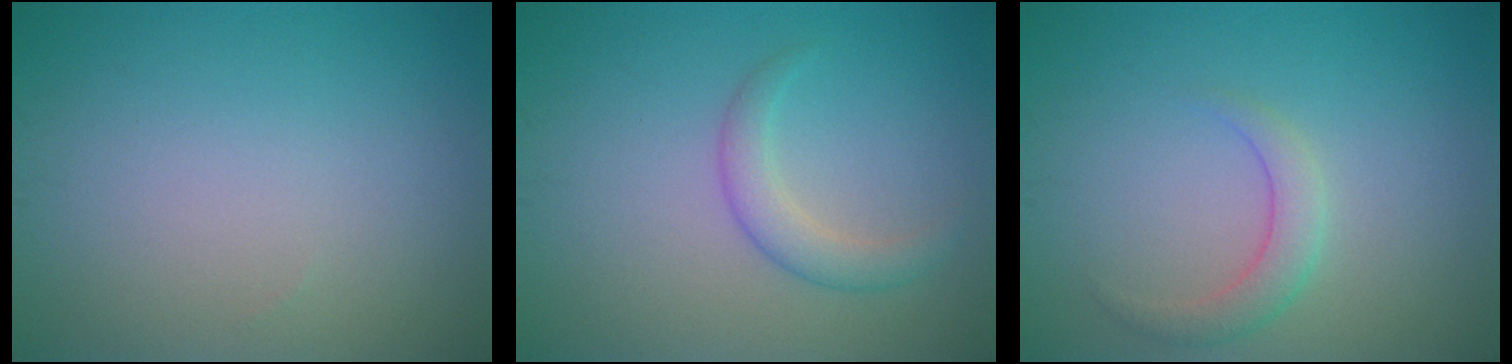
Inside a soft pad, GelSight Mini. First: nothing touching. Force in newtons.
{"total": 2.3, "press": 2.3, "slide": 0.0}
{"total": 2.2, "press": 2.2, "slide": 0.2}